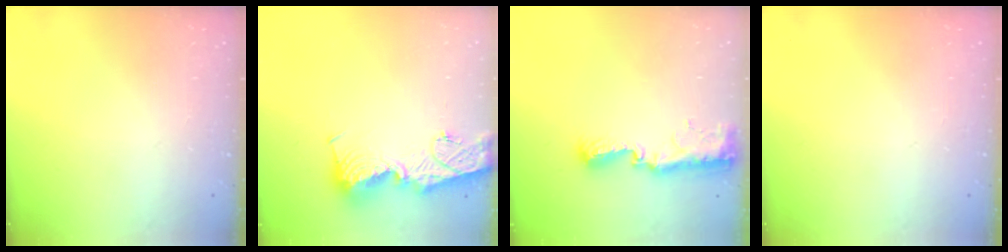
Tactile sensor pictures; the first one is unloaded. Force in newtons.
{"total": 13.6, "press": 13.5, "slide": 1.5}
{"total": 9.1, "press": 9.1, "slide": 0.8}
{"total": 0.0}